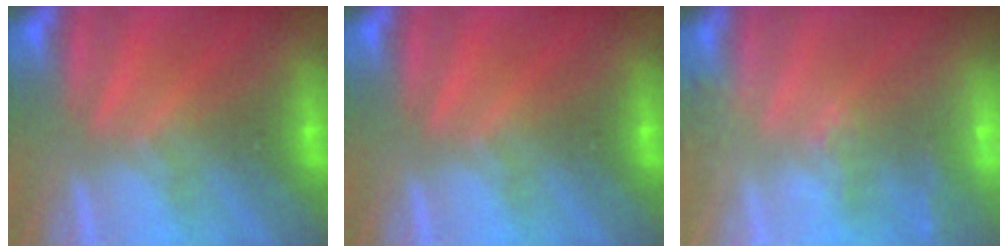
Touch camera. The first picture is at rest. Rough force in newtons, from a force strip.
{"total": 0.0}
{"total": 9.5}